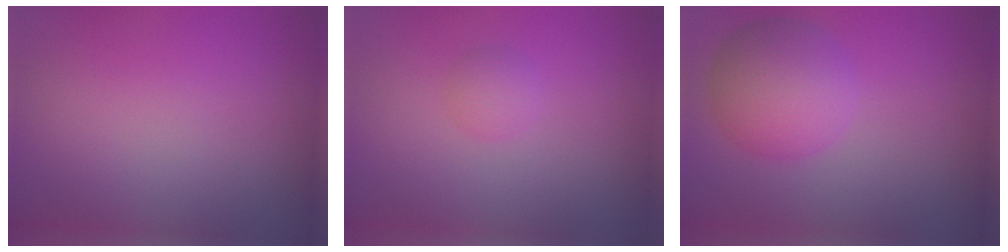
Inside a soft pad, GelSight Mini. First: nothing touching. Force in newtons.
{"total": 1.2, "press": 1.2, "slide": 0.1}
{"total": 5.3, "press": 5.3, "slide": 0.1}